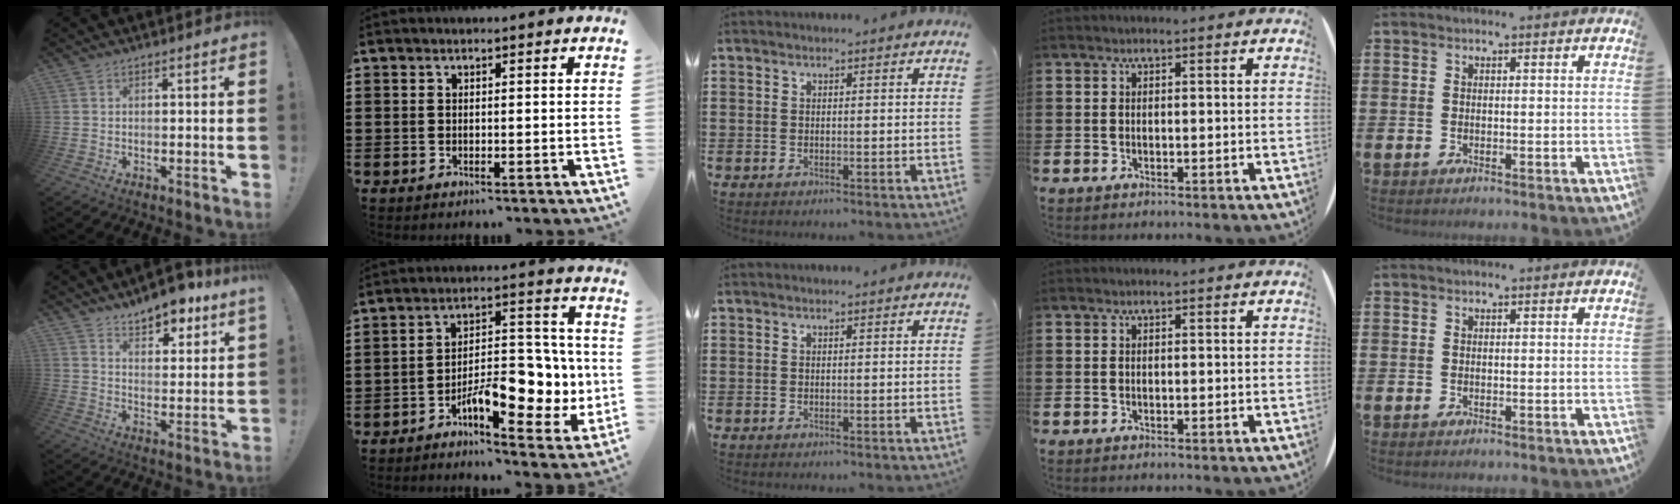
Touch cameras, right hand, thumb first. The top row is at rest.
{"thumb": {"total": 8.7, "force": [7.6, 1.8, 3.7], "torque": [-0.051, -0.061, 0.134]}, "index": {"total": 10.2, "force": [-3.4, 5.0, 8.3], "torque": [-0.096, 0.003, -0.057]}}